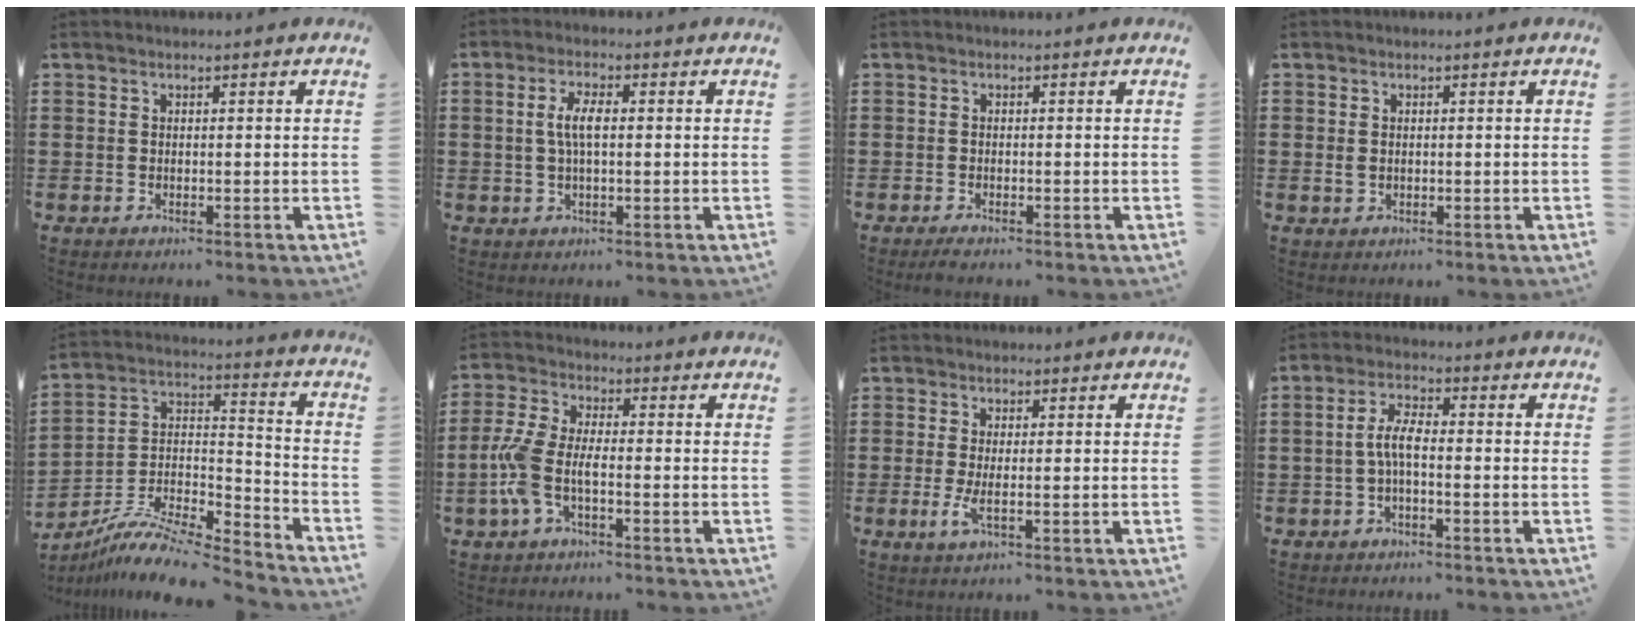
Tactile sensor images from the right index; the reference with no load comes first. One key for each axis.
{"total": 4.3, "fx": 0.2, "fy": 1.5, "fz": 4.0, "tx": -0.091, "ty": 0.001, "tz": -0.004}
{"total": 0.9, "fx": -0.8, "fy": 0.0, "fz": 0.4, "tx": -0.008, "ty": -0.006, "tz": -0.014}
{"total": 1.1, "fx": 0.0, "fy": 0.9, "fz": 0.6, "tx": -0.015, "ty": 0.004, "tz": 0.000}
{"total": 9.6, "fx": -8.5, "fy": 1.6, "fz": 4.0, "tx": -0.083, "ty": 0.004, "tz": -0.173}
{"total": 6.6, "fx": -1.9, "fy": 2.8, "fz": 5.6, "tx": -0.147, "ty": -0.010, "tz": -0.045}
{"total": 2.8, "fx": -0.2, "fy": 0.4, "fz": 2.8, "tx": -0.066, "ty": -0.011, "tz": -0.006}
{"total": 4.4, "fx": -0.8, "fy": 1.4, "fz": 4.1, "tx": -0.087, "ty": 0.003, "tz": -0.021}